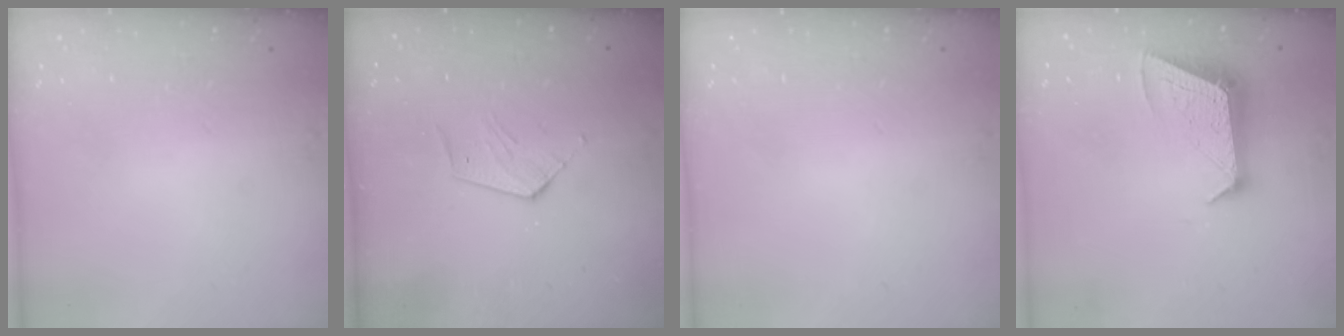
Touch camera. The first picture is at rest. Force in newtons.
{"total": 5.3, "press": 5.2, "slide": 0.5}
{"total": 0.0}
{"total": 10.1, "press": 10.1, "slide": 0.7}